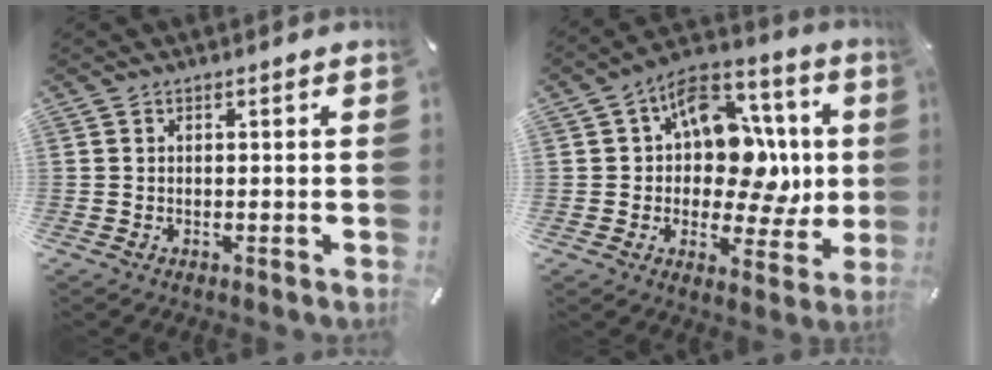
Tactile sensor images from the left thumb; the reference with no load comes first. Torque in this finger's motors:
{"motor_torque": [2.45, 2.56, 1.05, 0.67, 0.20]}